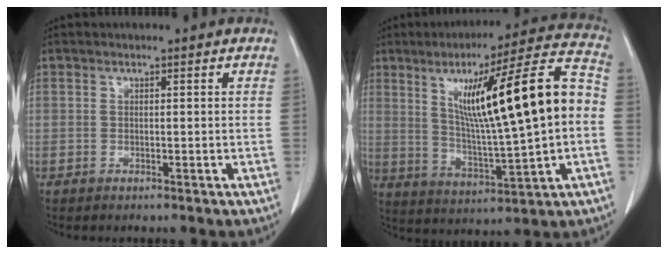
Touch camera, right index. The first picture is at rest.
{"total": 19.9, "force": [2.2, 1.5, 19.7], "torque": [-0.306, 0.023, 0.035]}